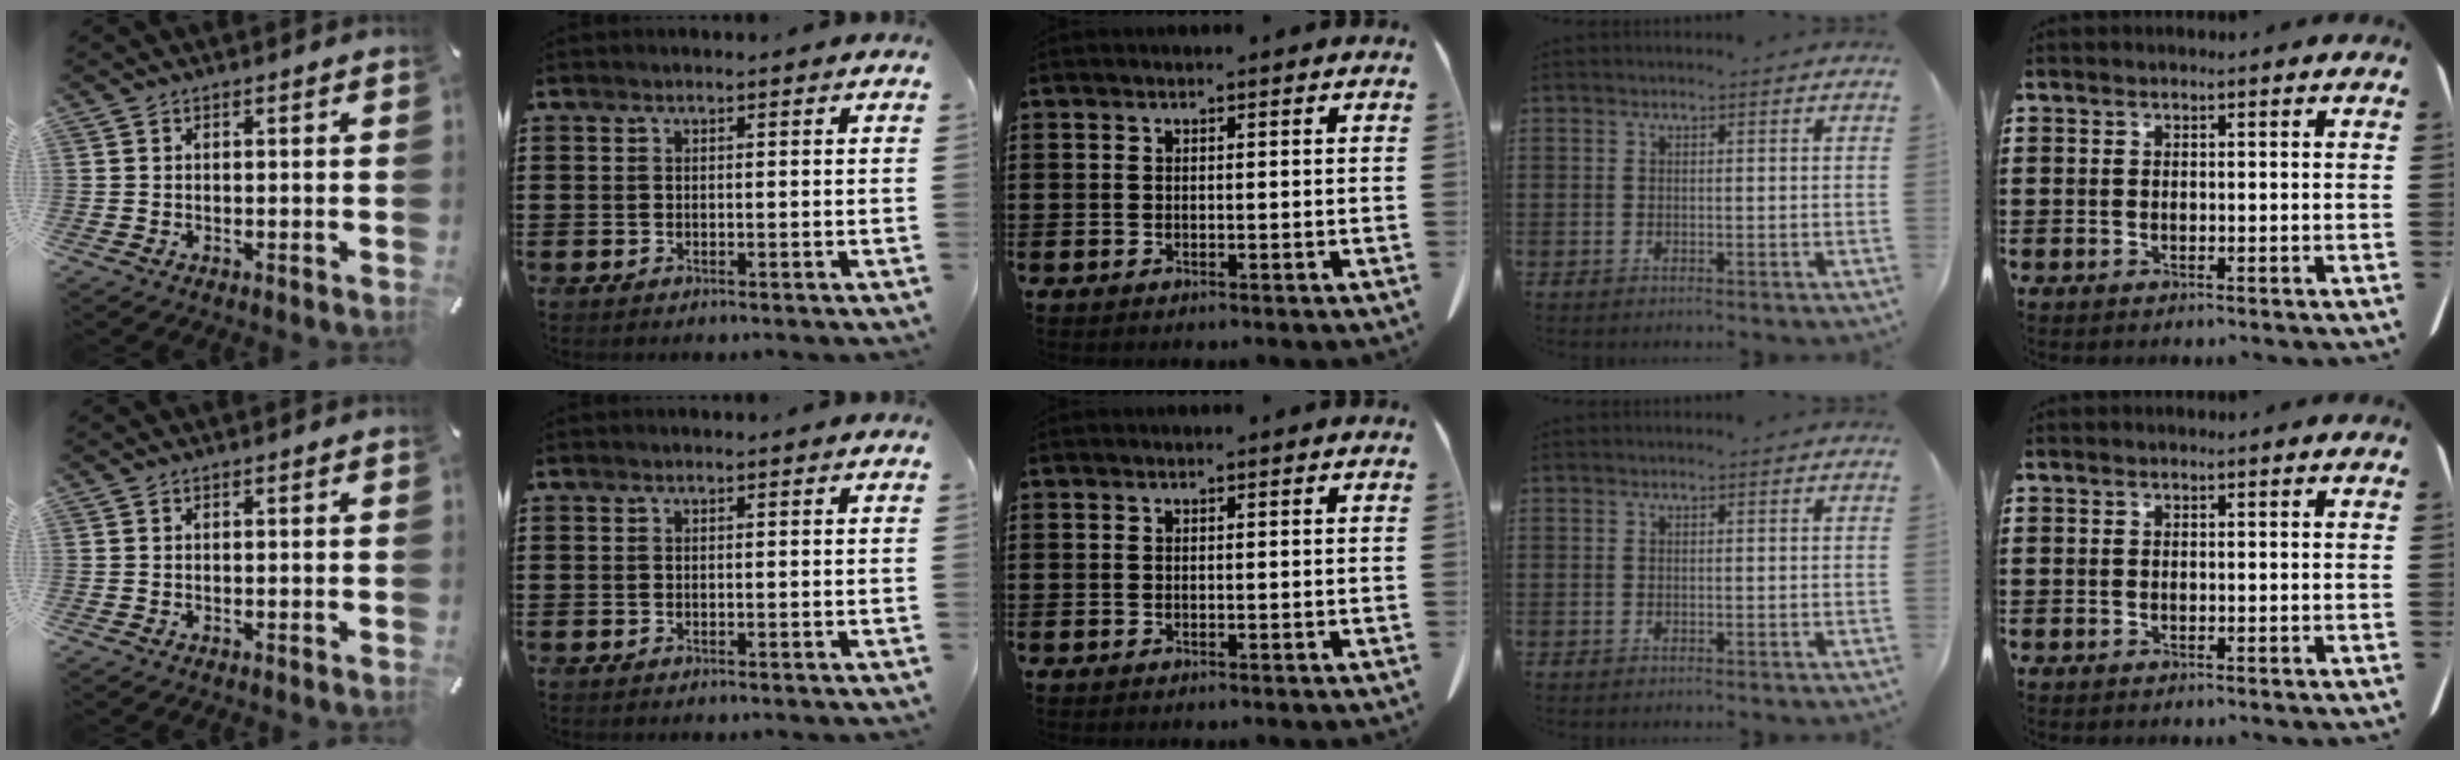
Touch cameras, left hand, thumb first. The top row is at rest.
{}